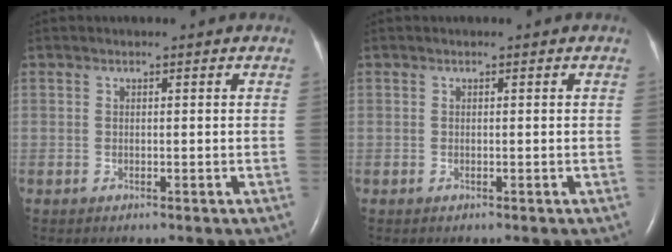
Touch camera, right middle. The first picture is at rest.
{"total": 0.0}